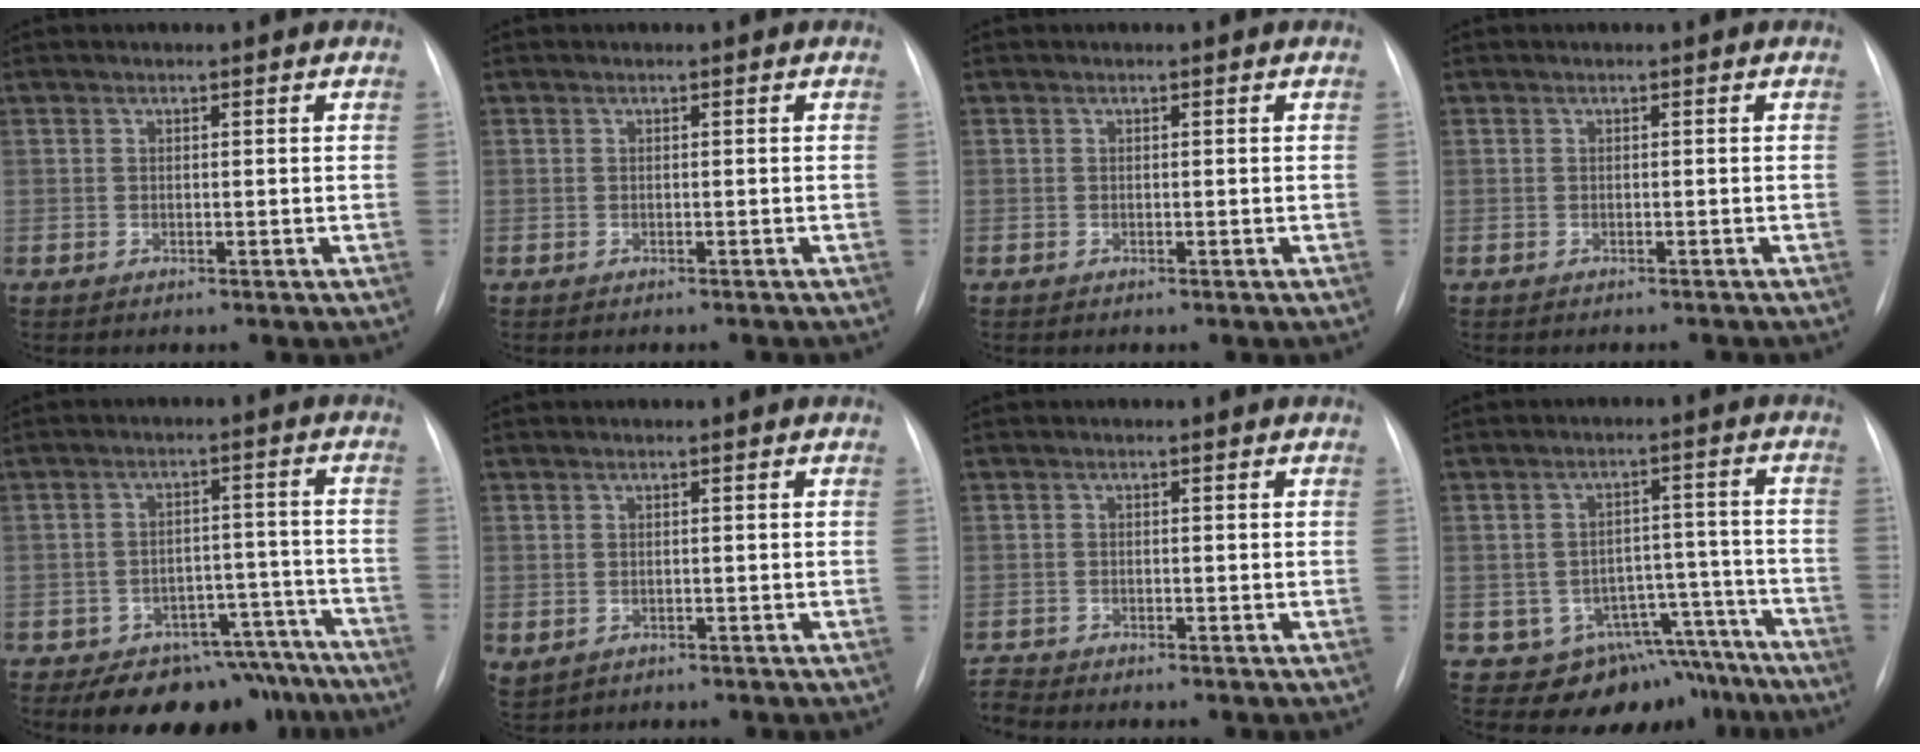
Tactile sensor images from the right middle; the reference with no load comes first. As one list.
[{"total": 1.3, "force": [-1.3, 0.1, 0.3], "torque": [-0.002, -0.003, -0.014]}, {"total": 0.0}, {"total": 1.2, "force": [-1.2, 0.0, 0.1], "torque": [0.000, -0.004, -0.013]}, {"total": 13.3, "force": [-11.1, 6.5, 3.2], "torque": [-0.005, 0.048, -0.141]}, {"total": 2.3, "force": [-0.6, 1.8, 1.4], "torque": [-0.034, -0.003, 0.004]}, {"total": 1.5, "force": [-1.4, -0.5, -0.4], "torque": [0.004, -0.013, -0.027]}, {"total": 11.5, "force": [-8.4, 7.6, 2.0], "torque": [0.001, 0.055, -0.098]}]